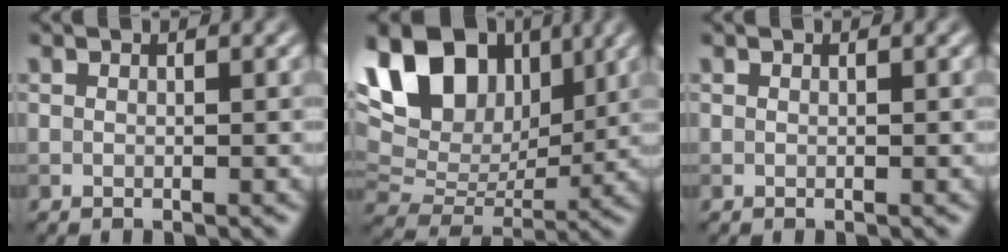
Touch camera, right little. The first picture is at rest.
{"total": 13.4, "force": [5.8, 8.5, 8.5], "torque": [-0.176, 0.041, 0.095]}
{"total": 0.0}